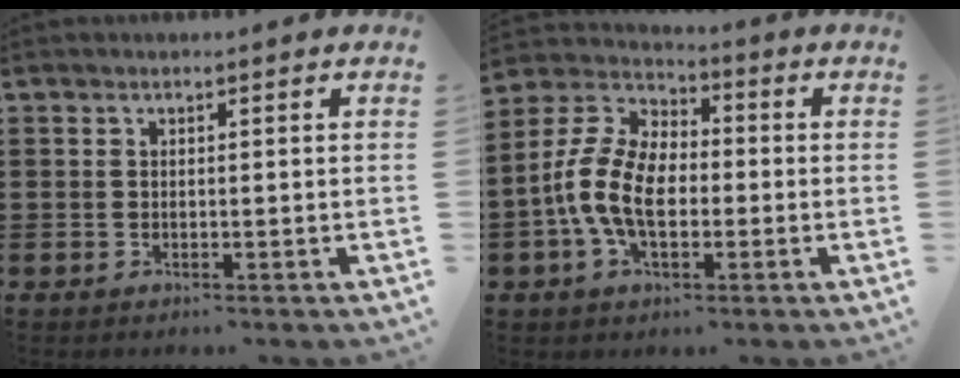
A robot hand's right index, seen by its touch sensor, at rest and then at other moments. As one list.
[{"total": 10.5, "force": [-2.3, 6.2, 8.1], "torque": [-0.202, 0.002, -0.049]}]